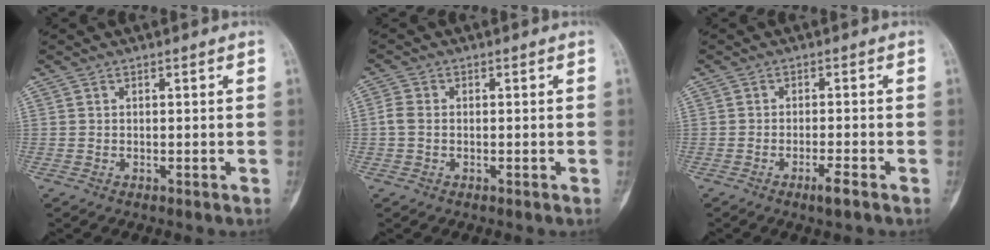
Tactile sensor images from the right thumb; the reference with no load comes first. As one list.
[{"total": 2.5, "force": [-0.3, 1.9, 1.6], "torque": [-0.038, 0.003, -0.010]}, {"total": 2.6, "force": [-1.6, 0.1, 2.0], "torque": [-0.038, 0.002, -0.031]}]